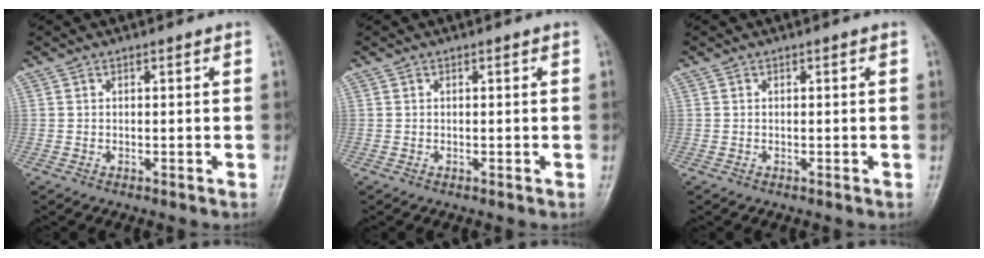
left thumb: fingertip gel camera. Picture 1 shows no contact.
{"total": 0.0}
{"total": 0.0}